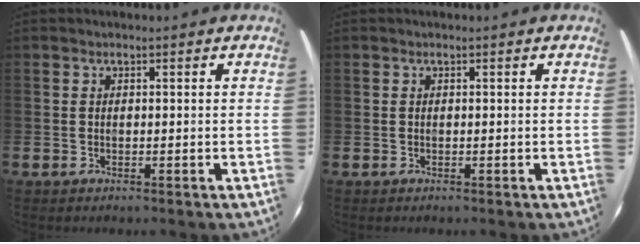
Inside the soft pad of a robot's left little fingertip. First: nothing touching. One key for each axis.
{"total": 0.0}